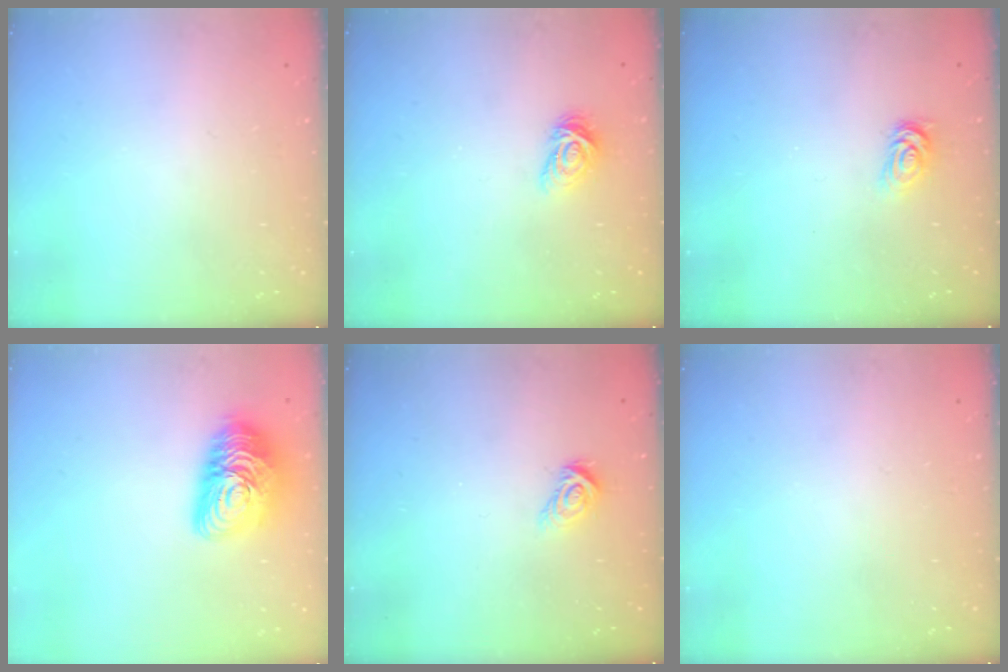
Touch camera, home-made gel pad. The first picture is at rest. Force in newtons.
{"total": 4.5, "press": 4.4, "slide": 0.7}
{"total": 2.6, "press": 2.6, "slide": 0.4}
{"total": 14.9, "press": 14.9, "slide": 0.7}
{"total": 6.0, "press": 6.0, "slide": 0.3}
{"total": 0.0}